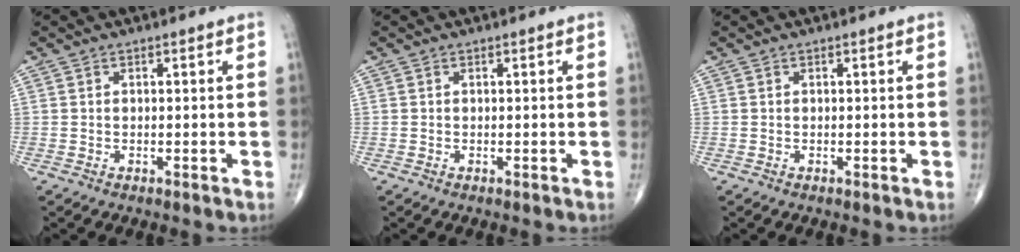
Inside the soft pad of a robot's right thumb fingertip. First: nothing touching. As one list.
[{"total": 0.0}, {"total": 0.0}]